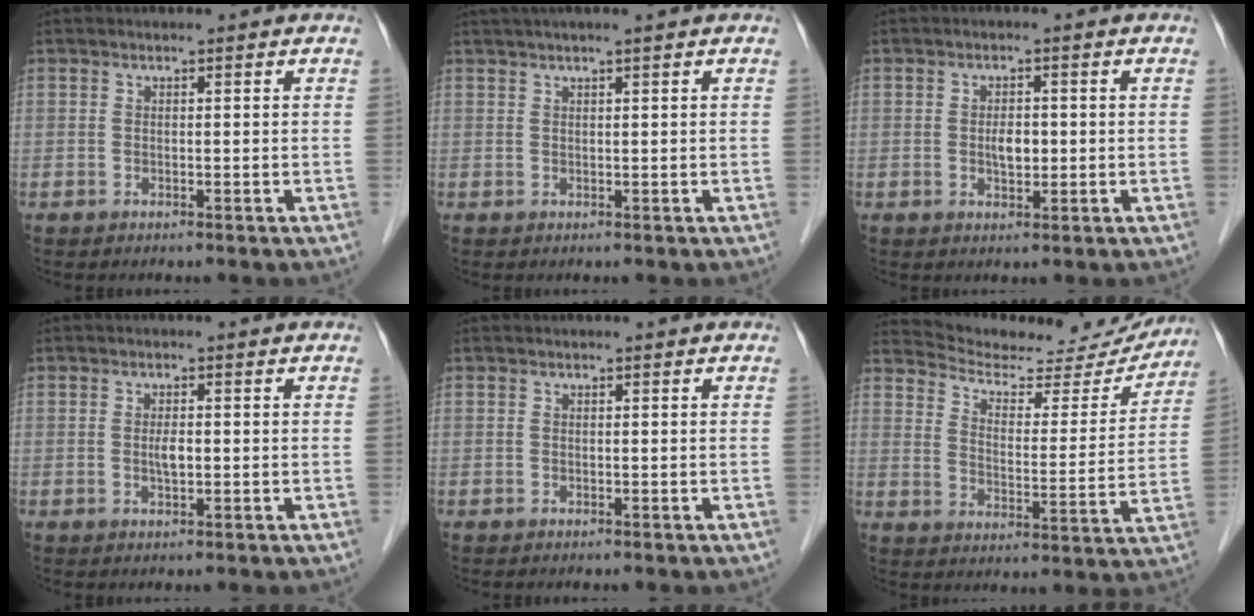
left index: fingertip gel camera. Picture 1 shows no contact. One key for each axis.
{"total": 3.7, "fx": 2.9, "fy": -0.7, "fz": 2.3, "tx": -0.033, "ty": 0.026, "tz": 0.052}
{"total": 2.7, "fx": -0.2, "fy": 1.4, "fz": 2.3, "tx": -0.042, "ty": 0.002, "tz": -0.001}
{"total": 1.9, "fx": -0.1, "fy": 0.6, "fz": 1.8, "tx": -0.037, "ty": 0.001, "tz": -0.002}
{"total": 0.0}
{"total": 18.9, "fx": 18.1, "fy": 3.4, "fz": 4.0, "tx": -0.058, "ty": -0.032, "tz": 0.243}